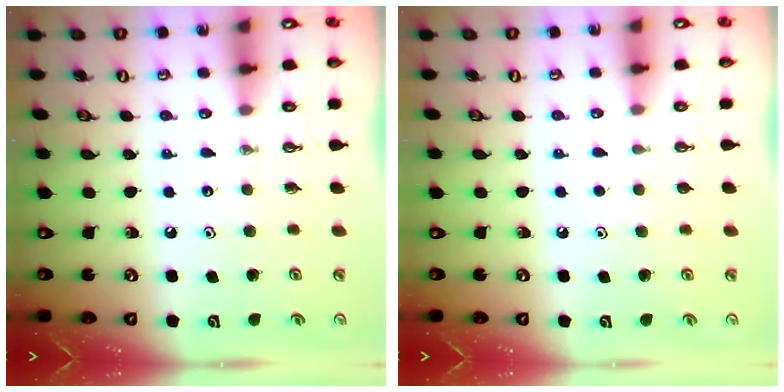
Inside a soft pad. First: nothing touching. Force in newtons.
{"total": 0.0}